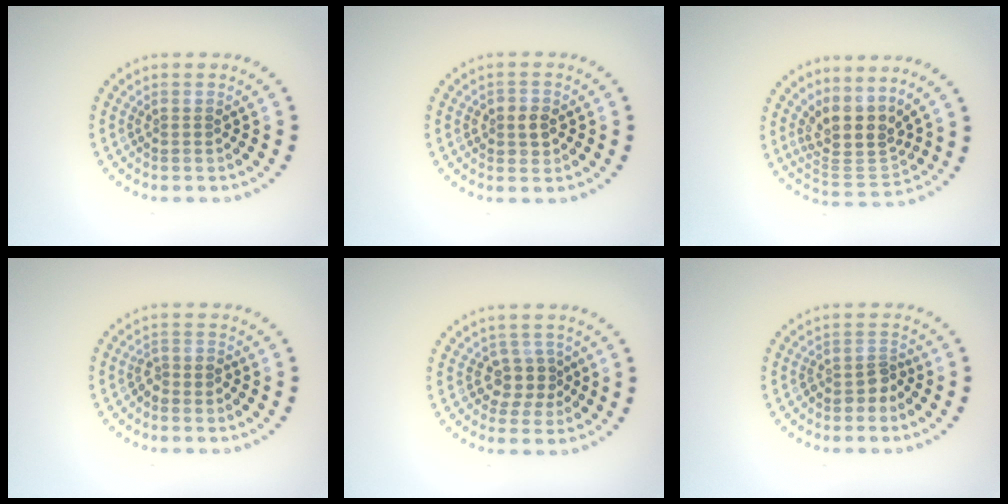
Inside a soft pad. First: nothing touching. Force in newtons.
{"total": 1.9, "press": 1.8, "slide": 0.5}
{"total": 4.1, "press": 3.2, "slide": 2.6}
{"total": 1.6, "press": 1.2, "slide": 1.0}
{"total": 2.4, "press": 1.8, "slide": 1.7}
{"total": 2.0, "press": 1.5, "slide": 1.4}